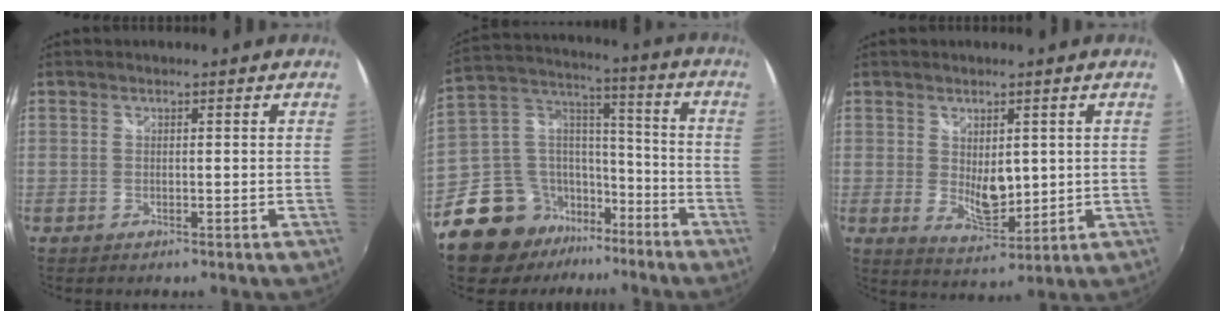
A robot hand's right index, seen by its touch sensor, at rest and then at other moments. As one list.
[{"total": 15.7, "force": [-11.8, 9.4, 4.5], "torque": [-0.109, 0.057, -0.196]}, {"total": 6.3, "force": [1.1, 3.5, 5.1], "torque": [-0.078, -0.013, 0.027]}]